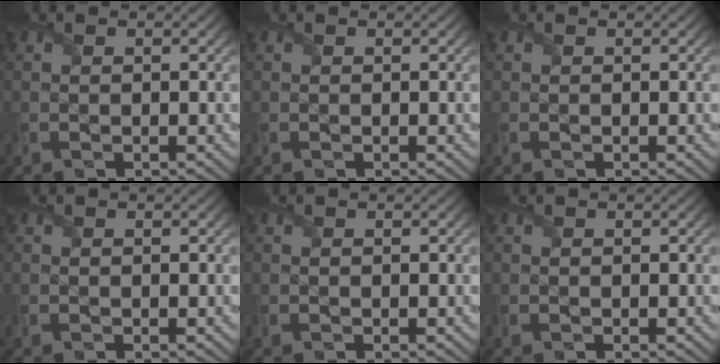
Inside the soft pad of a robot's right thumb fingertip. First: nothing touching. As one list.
[{"total": 0.0}, {"total": 0.0}, {"total": 0.0}, {"total": 0.0}, {"total": 0.0}]